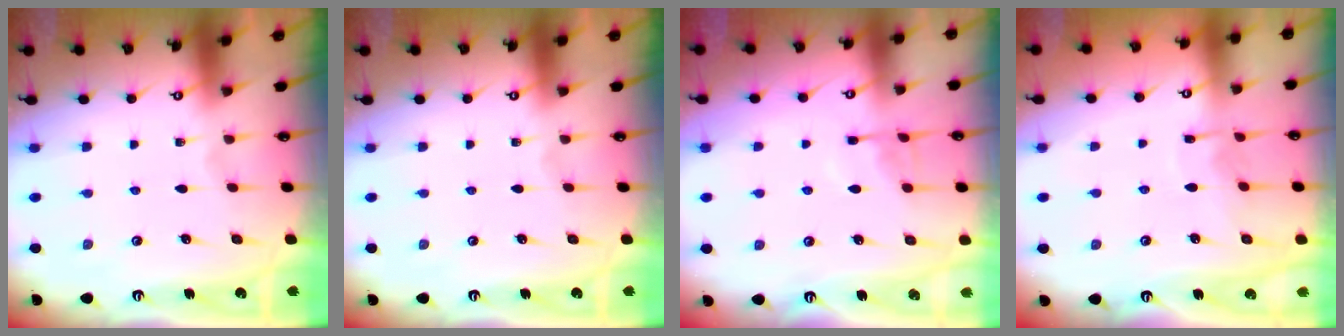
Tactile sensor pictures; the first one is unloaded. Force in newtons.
{"total": 0.0}
{"total": 6.4, "press": 6.3, "slide": 0.6}
{"total": 5.1, "press": 5.1, "slide": 0.2}